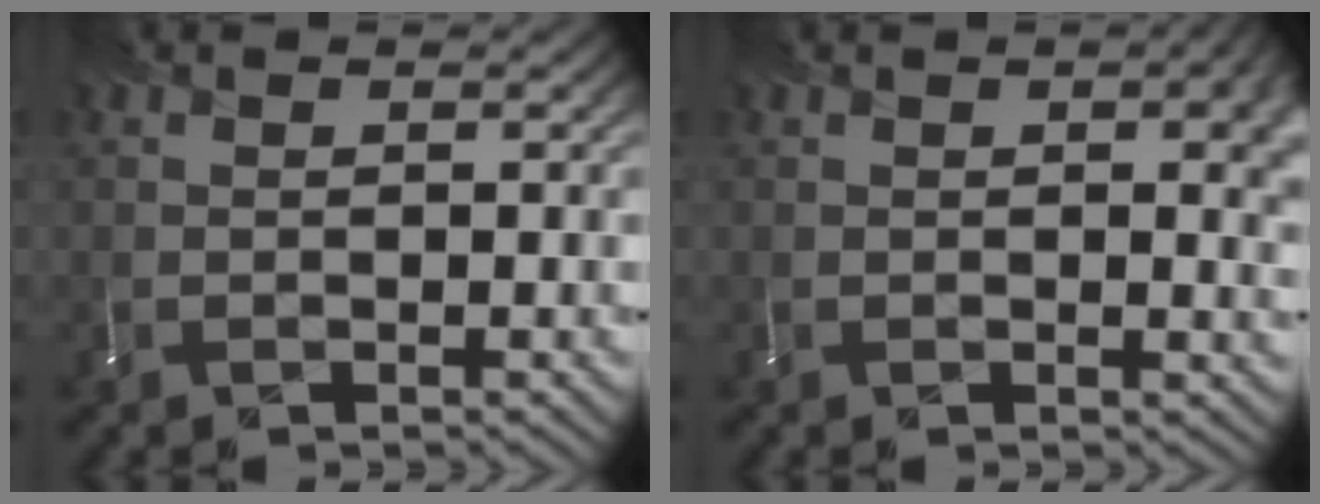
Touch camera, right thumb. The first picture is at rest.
{"total": 4.7, "force": [1.3, 1.9, 4.1], "torque": [-0.051, 0.000, 0.025]}